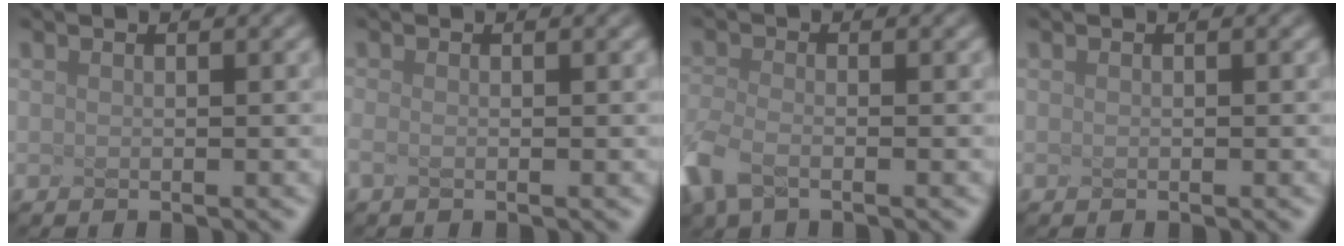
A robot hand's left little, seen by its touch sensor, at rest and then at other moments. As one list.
[{"total": 1.0, "force": [-0.9, -0.3, 0.2], "torque": [-0.023, 0.005, -0.004]}, {"total": 3.2, "force": [-2.9, 0.0, 1.3], "torque": [-0.075, -0.010, -0.025]}, {"total": 0.0}]